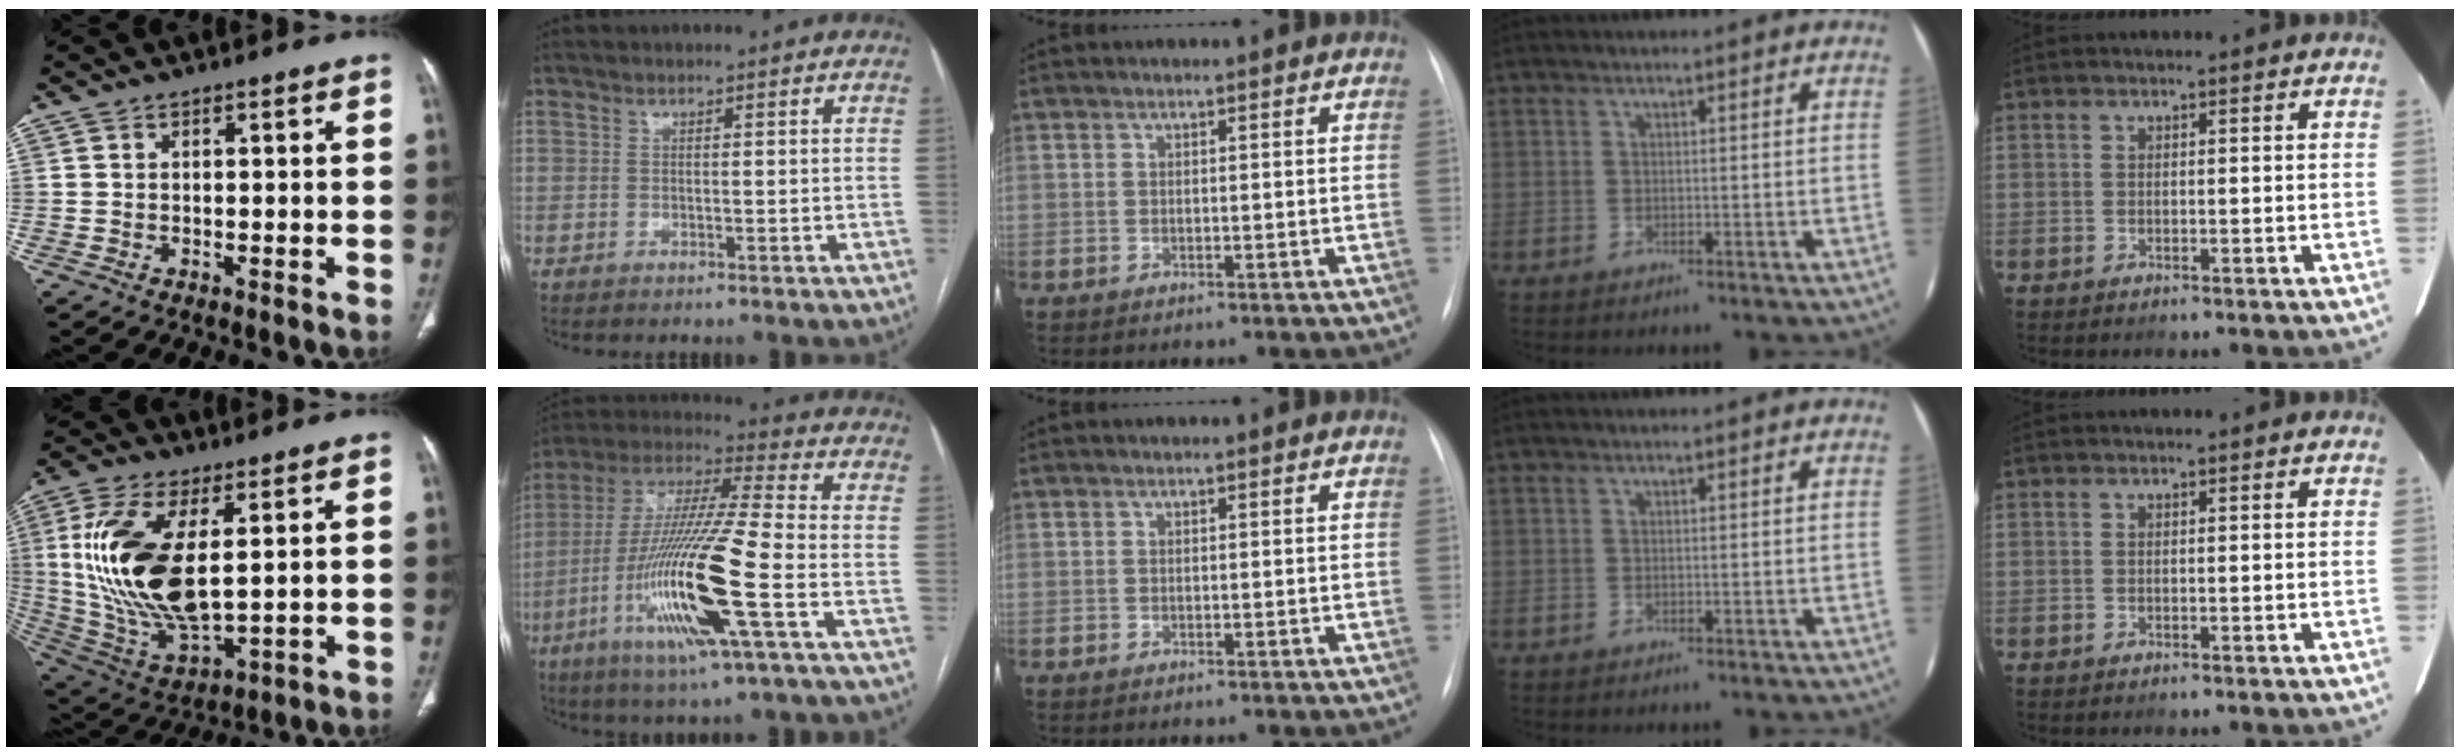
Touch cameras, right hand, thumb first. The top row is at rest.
{"thumb": {"total": 20.5, "force": [3.3, 9.4, 17.9], "torque": [-0.370, -0.023, 0.075]}, "index": {"total": 19.6, "force": [-6.5, 0.6, 18.5], "torque": [-0.387, -0.025, -0.127]}}